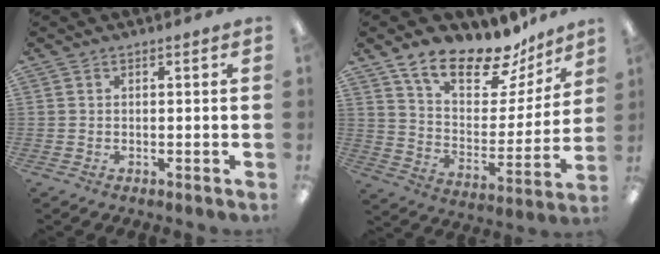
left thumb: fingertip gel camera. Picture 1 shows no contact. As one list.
[{"total": 17.8, "force": [13.9, 7.2, 8.5], "torque": [-0.141, -0.096, 0.240]}]